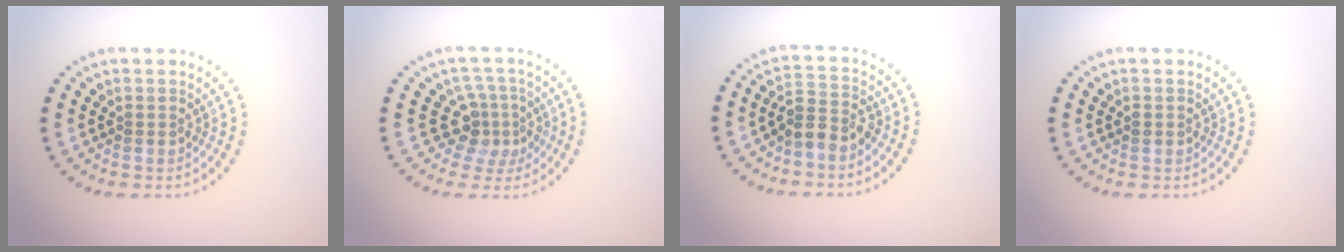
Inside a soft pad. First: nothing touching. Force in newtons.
{"total": 3.3, "press": 2.3, "slide": 2.3}
{"total": 2.6, "press": 2.4, "slide": 1.2}
{"total": 0.6, "press": 0.6, "slide": 0.1}